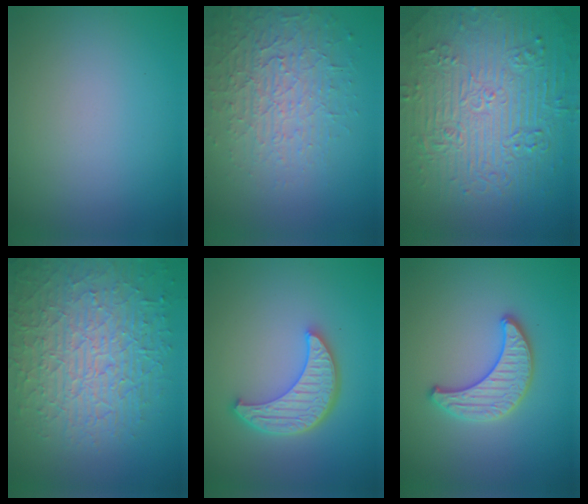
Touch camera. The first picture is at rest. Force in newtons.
{"total": 4.2, "press": 3.8, "slide": 1.7}
{"total": 11.0, "press": 7.5, "slide": 8.1}
{"total": 8.8, "press": 6.2, "slide": 6.2}
{"total": 5.5, "press": 4.2, "slide": 3.5}
{"total": 3.1, "press": 3.1, "slide": 0.3}